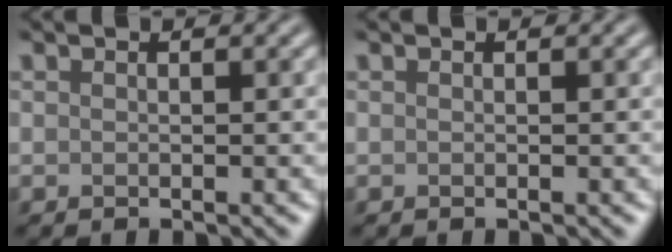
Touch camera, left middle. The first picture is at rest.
{"total": 0.0}